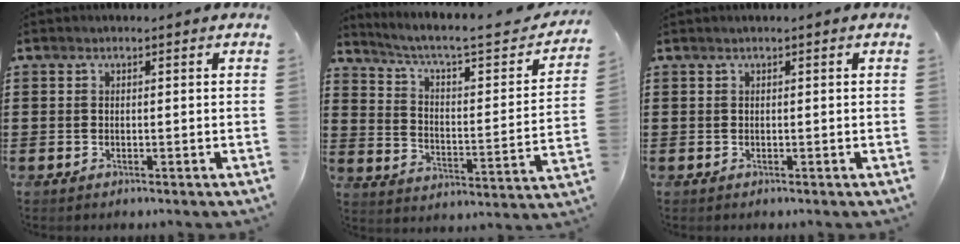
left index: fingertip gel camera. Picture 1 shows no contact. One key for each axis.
{"total": 5.4, "fx": 3.9, "fy": 1.0, "fz": 3.7, "tx": -0.090, "ty": -0.028, "tz": 0.056}
{"total": 0.5, "fx": 0.3, "fy": -0.1, "fz": 0.4, "tx": -0.005, "ty": -0.003, "tz": 0.006}